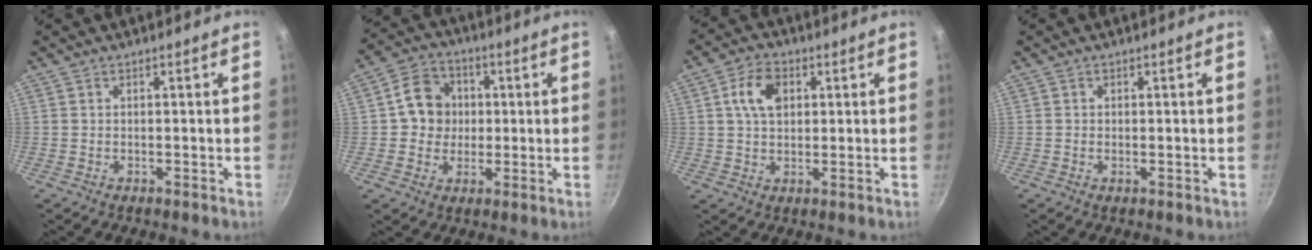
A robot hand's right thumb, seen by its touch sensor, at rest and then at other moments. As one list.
[{"total": 9.0, "force": [0.9, 8.2, 3.6], "torque": [-0.025, 0.013, 0.006]}, {"total": 7.3, "force": [1.8, 4.9, 5.1], "torque": [-0.076, 0.008, 0.027]}, {"total": 0.0}]